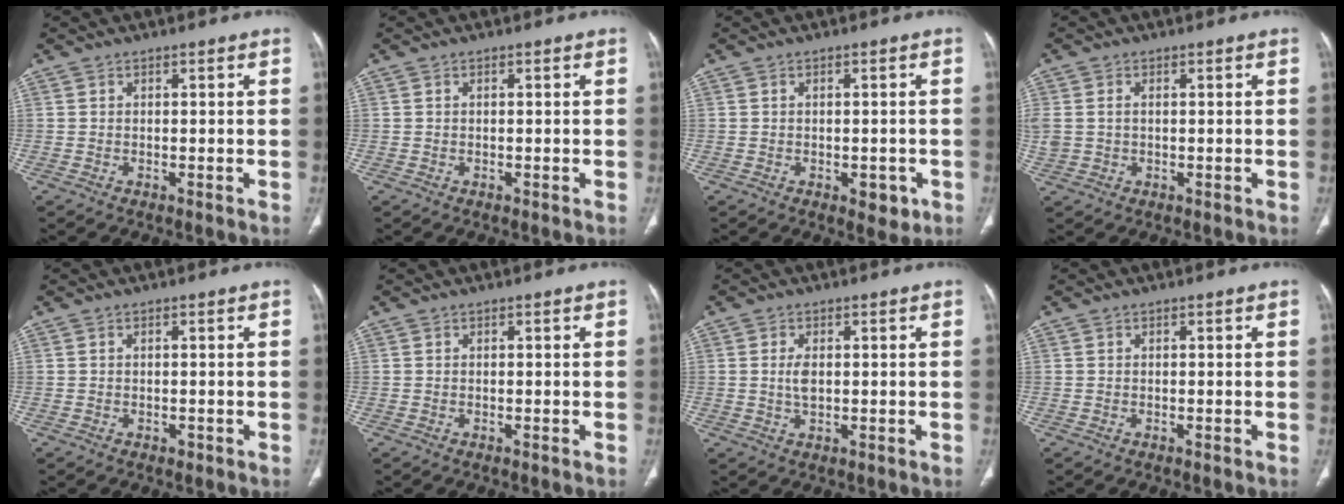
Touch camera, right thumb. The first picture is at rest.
{"total": 0.0}
{"total": 3.7, "force": [-1.3, 2.1, 2.7], "torque": [-0.019, 0.001, -0.009]}
{"total": 3.6, "force": [0.2, 2.6, 2.4], "torque": [-0.074, 0.013, 0.007]}
{"total": 0.7, "force": [-0.2, 0.5, 0.5], "torque": [-0.008, 0.000, -0.001]}
{"total": 0.0}
{"total": 2.9, "force": [0.2, 1.6, 2.4], "torque": [-0.049, -0.001, 0.005]}
{"total": 0.0}